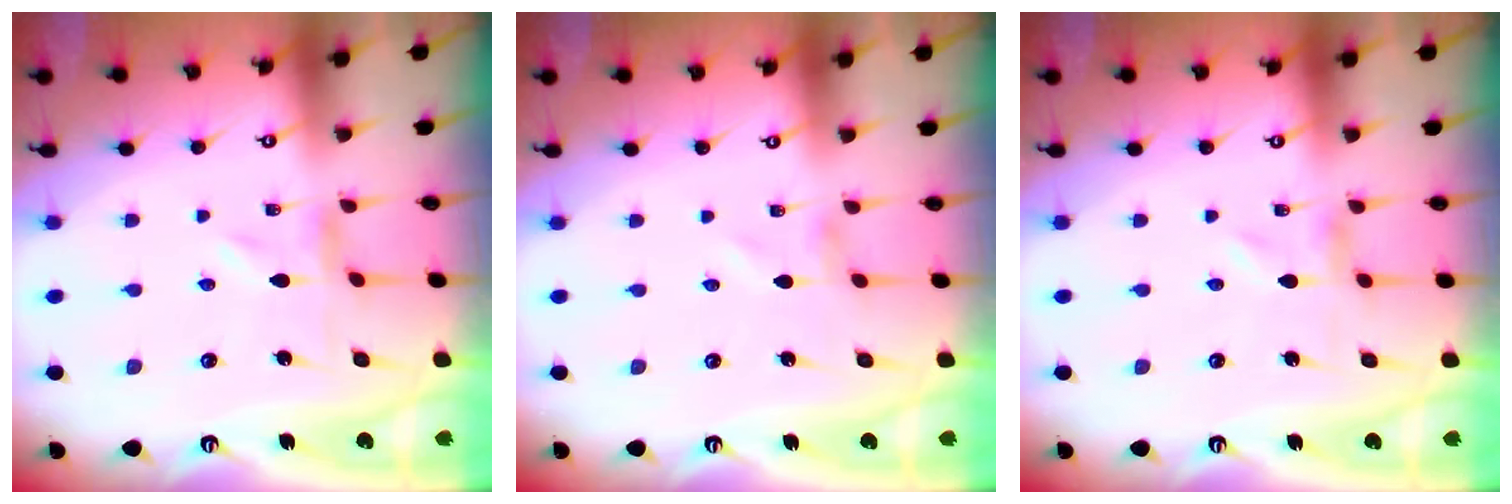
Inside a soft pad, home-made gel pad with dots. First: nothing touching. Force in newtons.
{"total": 1.3, "press": 1.3, "slide": 0.1}
{"total": 0.0}